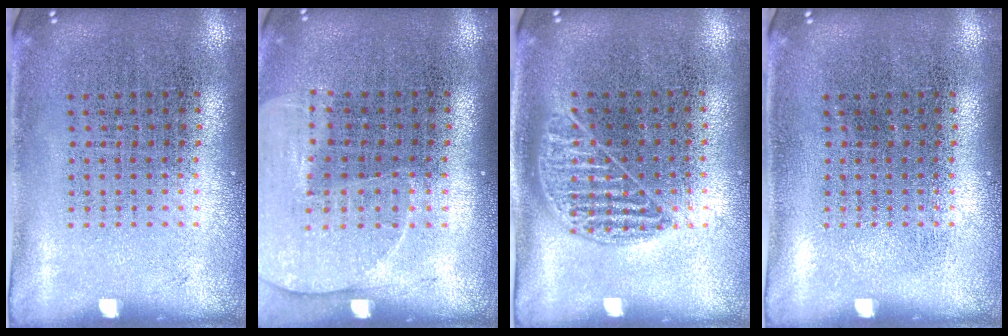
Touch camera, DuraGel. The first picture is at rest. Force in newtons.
{"total": 1.3, "press": 1.2, "slide": 0.4}
{"total": 1.0, "press": 0.8, "slide": 0.5}
{"total": 0.0}